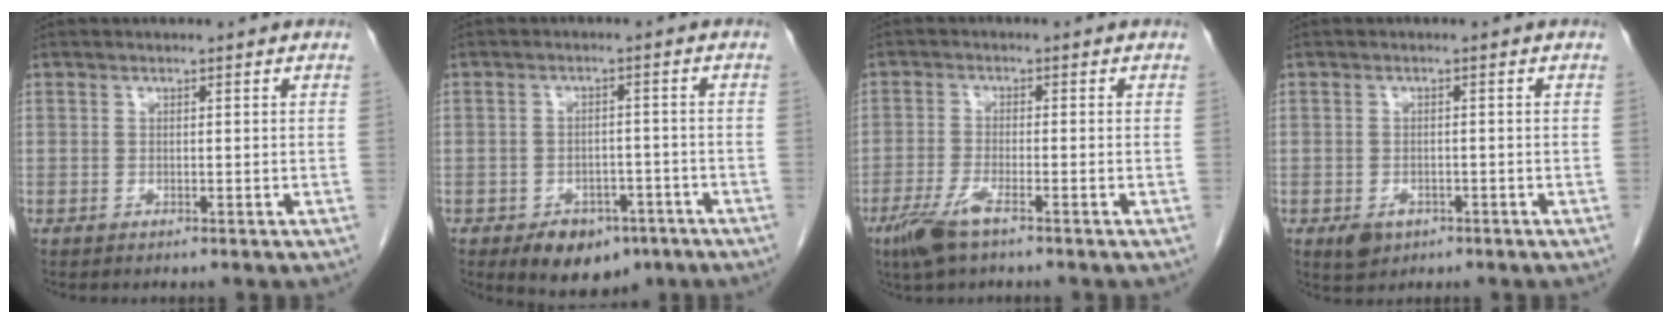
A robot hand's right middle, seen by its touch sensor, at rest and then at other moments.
{"total": 7.7, "force": [-4.8, 4.7, 3.8], "torque": [-0.053, 0.003, -0.062]}
{"total": 5.1, "force": [-3.2, 0.8, 3.8], "torque": [-0.088, -0.011, -0.062]}
{"total": 2.9, "force": [-1.5, 2.0, 1.5], "torque": [-0.027, -0.001, -0.014]}